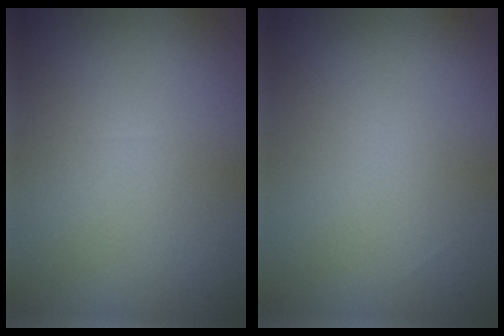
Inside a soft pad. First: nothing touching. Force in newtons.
{"total": 0.0}